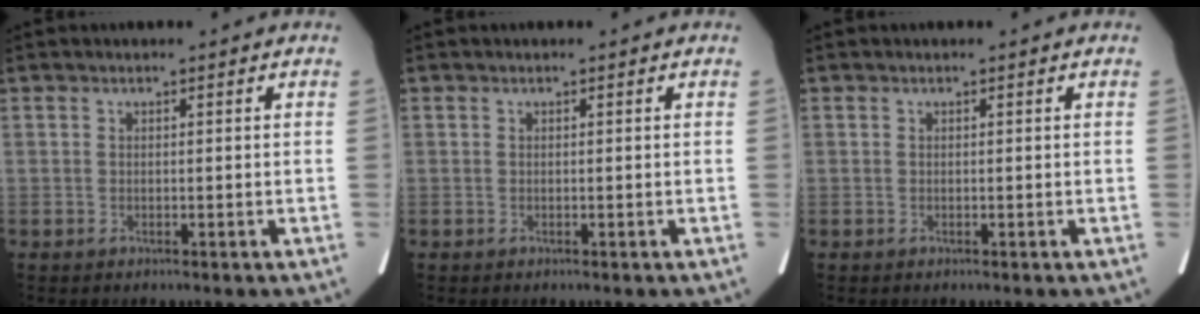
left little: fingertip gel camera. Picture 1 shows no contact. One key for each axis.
{"total": 0.0}
{"total": 0.0}